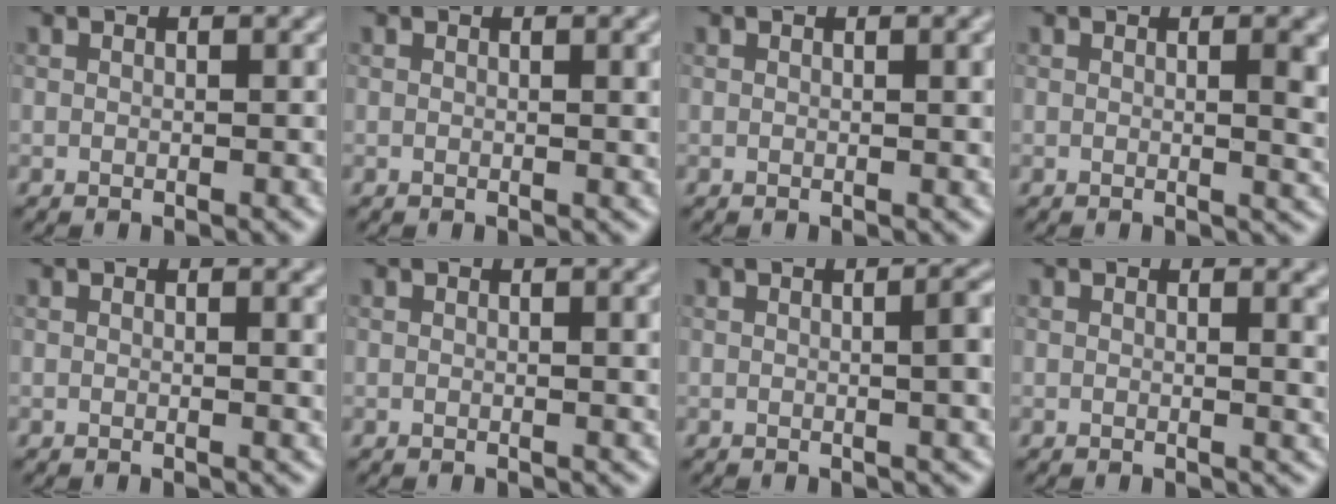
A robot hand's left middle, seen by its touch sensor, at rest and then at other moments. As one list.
[{"total": 2.3, "force": [0.5, 0.7, 2.1], "torque": [-0.021, 0.003, 0.005]}, {"total": 2.2, "force": [0.5, 0.7, 2.0], "torque": [-0.021, 0.004, 0.005]}, {"total": 3.5, "force": [0.4, 1.0, 3.4], "torque": [-0.036, 0.001, 0.003]}, {"total": 1.6, "force": [0.5, 0.5, 1.4], "torque": [-0.013, 0.002, 0.004]}, {"total": 2.6, "force": [0.6, 0.8, 2.4], "torque": [-0.025, 0.004, 0.005]}, {"total": 4.7, "force": [0.3, 1.6, 4.4], "torque": [-0.044, 0.012, 0.002]}, {"total": 2.8, "force": [0.8, 1.0, 2.5], "torque": [-0.019, 0.000, 0.008]}]